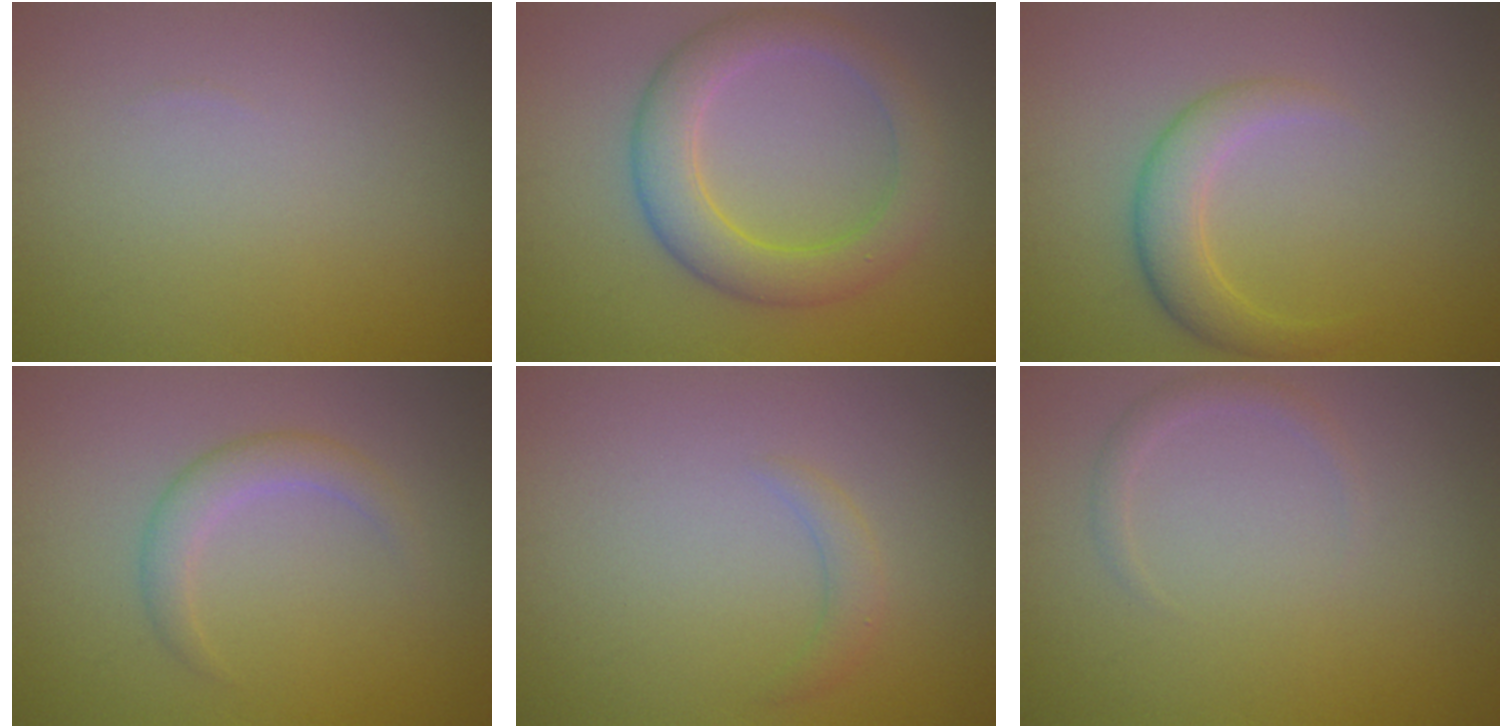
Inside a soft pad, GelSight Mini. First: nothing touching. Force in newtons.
{"total": 5.0, "press": 5.0, "slide": 0.1}
{"total": 3.2, "press": 3.2, "slide": 0.1}
{"total": 2.3, "press": 2.3, "slide": 0.2}
{"total": 1.3, "press": 1.3, "slide": 0.0}
{"total": 1.1, "press": 1.1, "slide": 0.1}